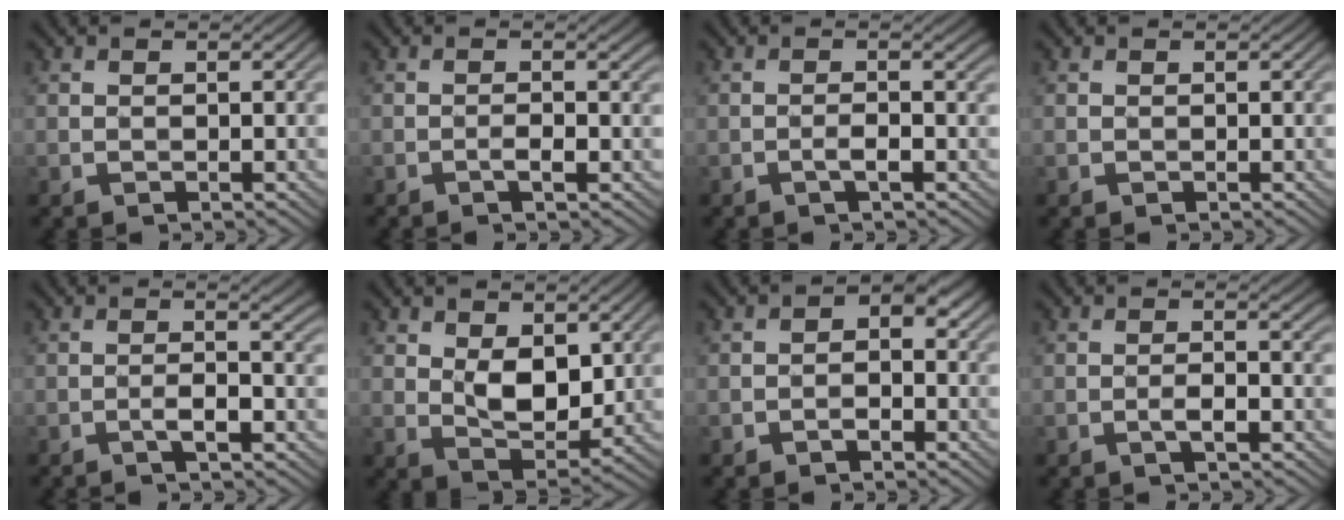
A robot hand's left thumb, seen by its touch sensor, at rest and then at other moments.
{"total": 2.0, "force": [-0.8, -0.1, 1.8], "torque": [-0.035, 0.007, -0.015]}
{"total": 1.8, "force": [-0.7, -0.2, 1.7], "torque": [-0.034, 0.008, -0.014]}
{"total": 0.0}
{"total": 3.2, "force": [-0.8, 0.1, 3.1], "torque": [-0.052, 0.008, -0.018]}
{"total": 6.0, "force": [1.7, 3.5, 4.6], "torque": [-0.090, -0.006, 0.036]}
{"total": 3.4, "force": [-0.6, 2.0, 2.7], "torque": [-0.027, 0.003, -0.014]}
{"total": 1.9, "force": [-0.7, -0.1, 1.8], "torque": [-0.035, 0.007, -0.013]}